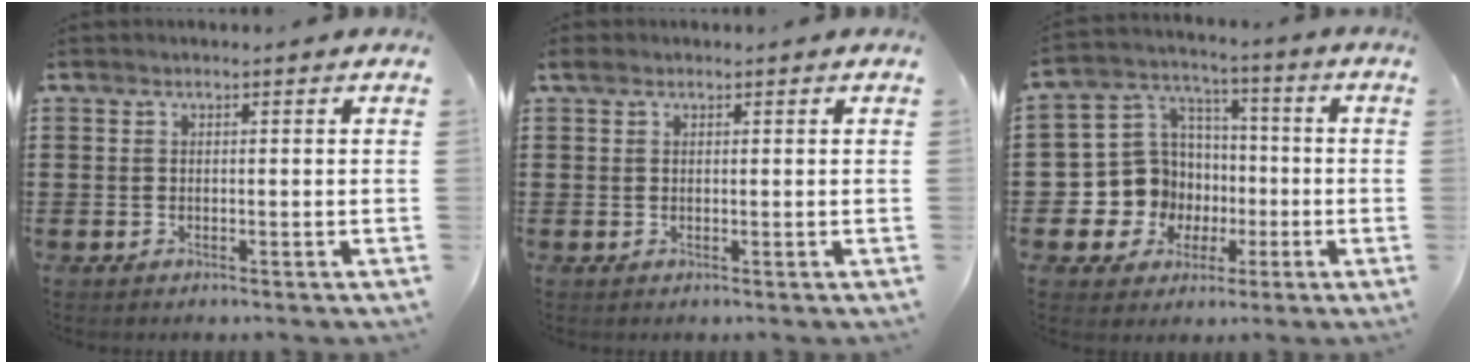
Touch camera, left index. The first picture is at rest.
{"total": 1.2, "force": [0.5, 0.8, 0.7], "torque": [-0.015, 0.005, 0.010]}
{"total": 9.8, "force": [-1.4, 9.6, 1.8], "torque": [-0.095, -0.002, -0.018]}